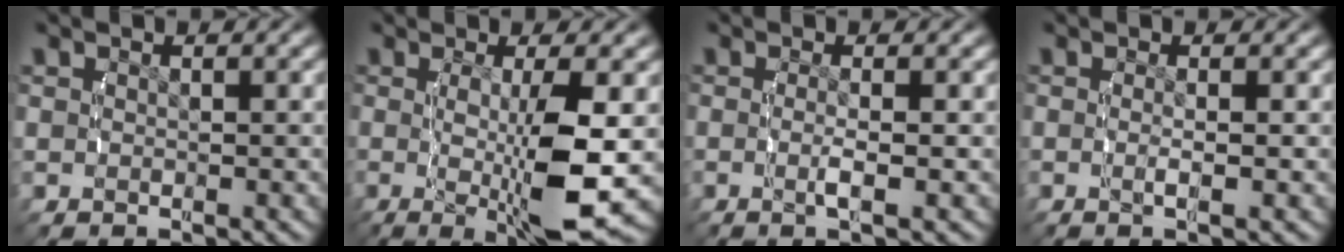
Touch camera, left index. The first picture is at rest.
{"total": 7.8, "force": [-1.0, 1.3, 7.7], "torque": [-0.133, -0.018, -0.004]}
{"total": 2.1, "force": [-0.6, -0.1, 2.0], "torque": [-0.047, -0.009, -0.008]}
{"total": 1.6, "force": [-0.5, -0.1, 1.6], "torque": [-0.037, -0.008, -0.007]}